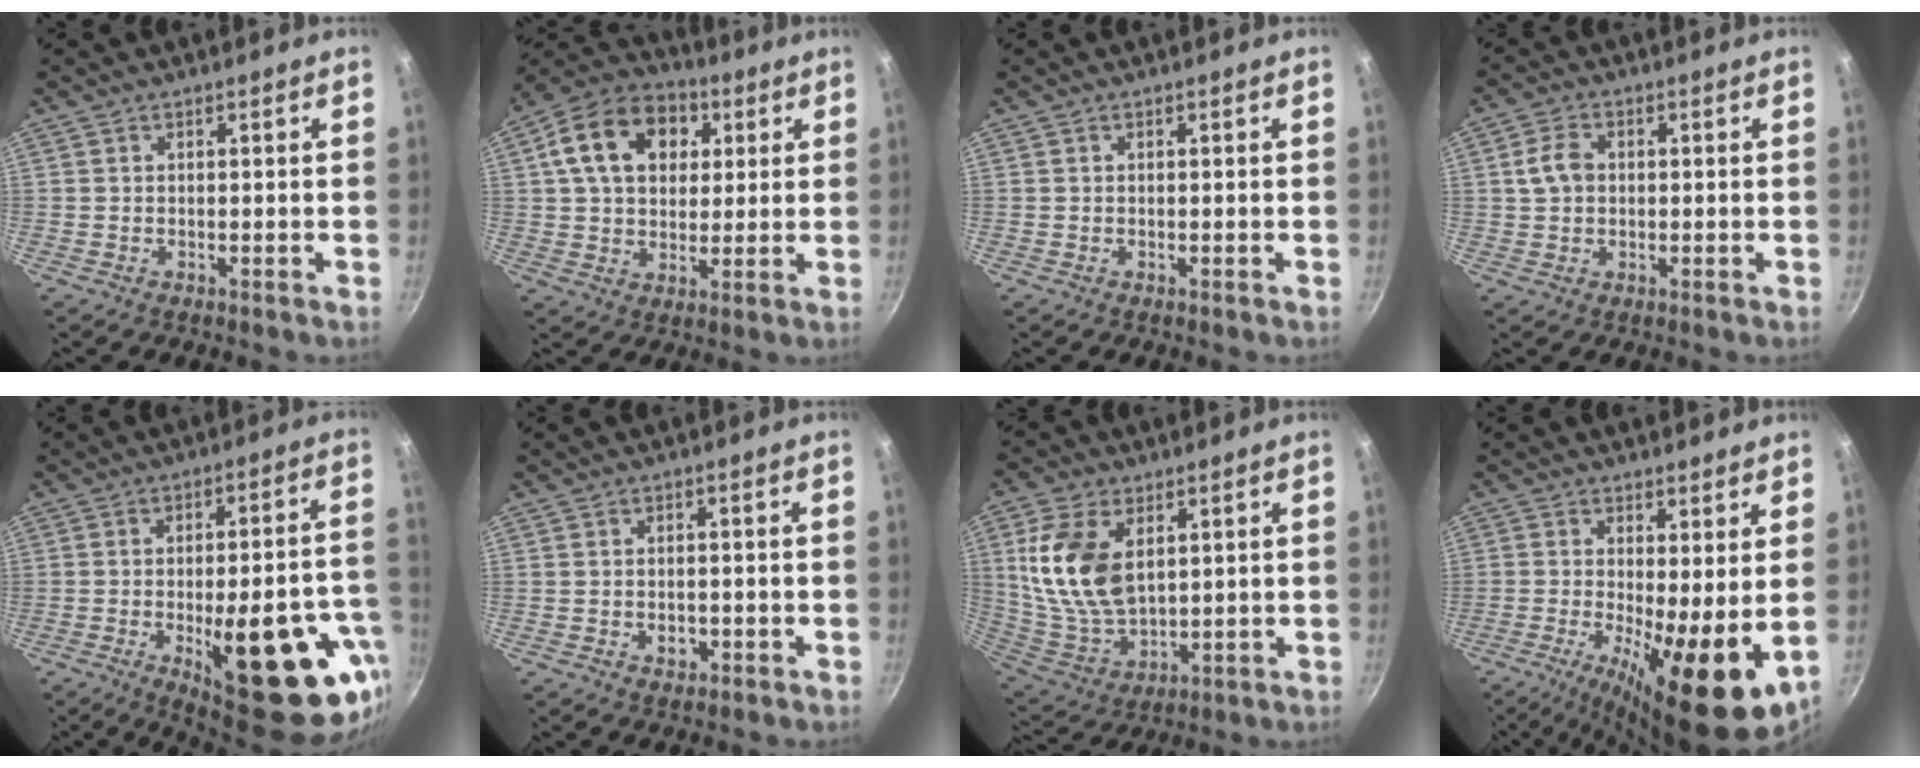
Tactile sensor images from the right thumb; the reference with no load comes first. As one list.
[{"total": 16.8, "force": [5.0, 12.2, 10.5], "torque": [-0.157, 0.016, 0.071]}, {"total": 0.0}, {"total": 5.0, "force": [0.5, 3.8, 3.2], "torque": [-0.050, 0.011, 0.003]}, {"total": 26.3, "force": [-8.9, 9.9, 22.6], "torque": [-0.250, 0.016, -0.104]}, {"total": 2.4, "force": [-0.8, 1.6, 1.6], "torque": [-0.020, 0.003, -0.010]}, {"total": 15.9, "force": [4.3, 9.6, 12.0], "torque": [-0.218, -0.023, 0.097]}, {"total": 14.1, "force": [-1.3, 4.3, 13.4], "torque": [-0.210, -0.021, -0.016]}]